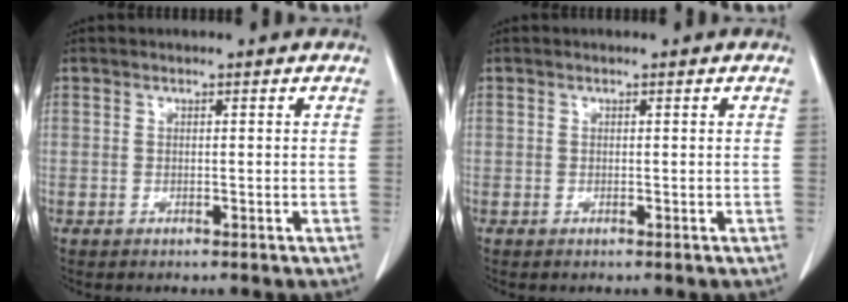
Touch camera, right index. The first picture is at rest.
{"total": 0.0}